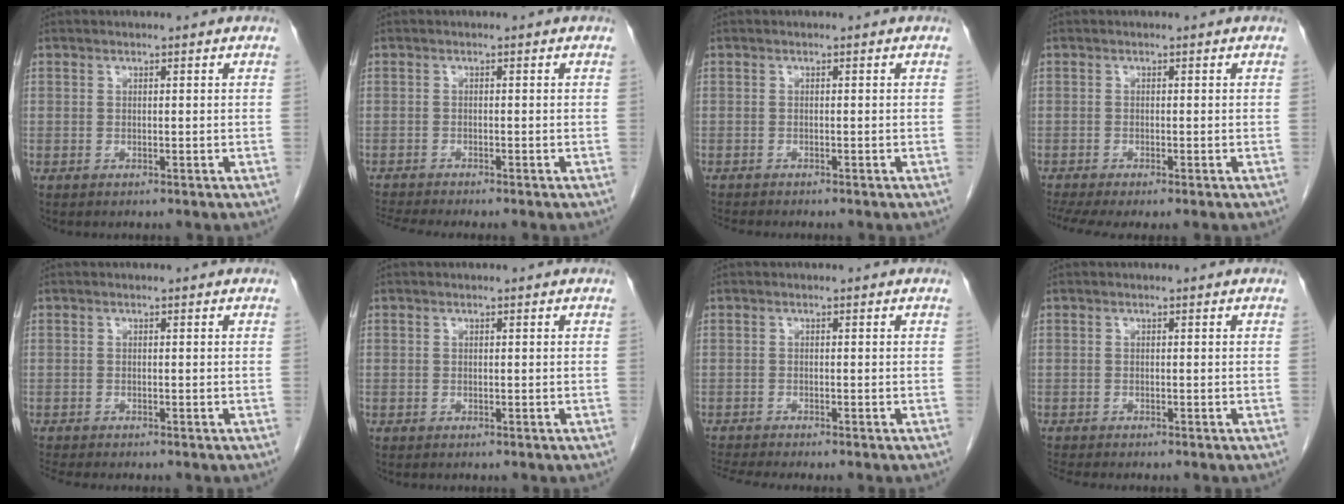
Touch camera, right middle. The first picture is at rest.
{"total": 4.3, "force": [-4.0, -0.8, 1.3], "torque": [-0.025, -0.013, -0.066]}
{"total": 3.0, "force": [-2.8, 0.3, 1.1], "torque": [-0.019, -0.007, -0.041]}
{"total": 5.2, "force": [-4.1, 0.5, 3.2], "torque": [-0.058, -0.009, -0.070]}
{"total": 3.0, "force": [-2.8, -0.1, 1.1], "torque": [-0.018, -0.010, -0.046]}
{"total": 0.0}
{"total": 4.1, "force": [-3.8, -1.0, 1.3], "torque": [-0.026, -0.014, -0.065]}
{"total": 3.0, "force": [-2.8, -0.1, 1.0], "torque": [-0.018, -0.010, -0.046]}